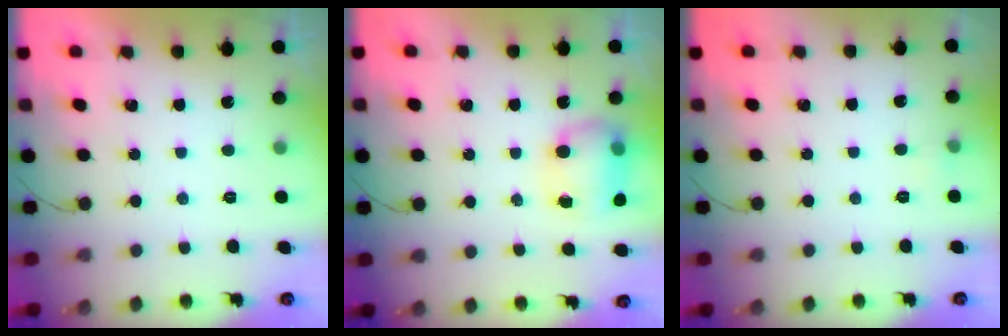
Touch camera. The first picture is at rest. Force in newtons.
{"total": 11.5, "press": 9.4, "slide": 6.6}
{"total": 2.5, "press": 2.3, "slide": 1.1}